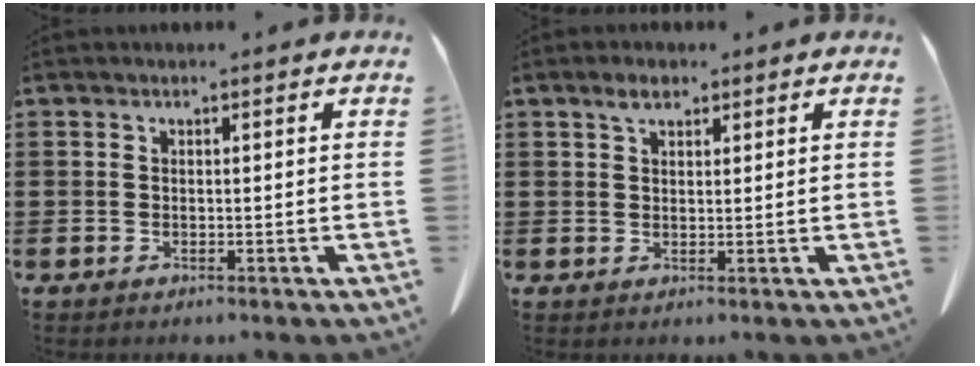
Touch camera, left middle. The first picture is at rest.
{"total": 2.6, "force": [1.8, 1.0, 1.5], "torque": [-0.024, 0.003, 0.030]}